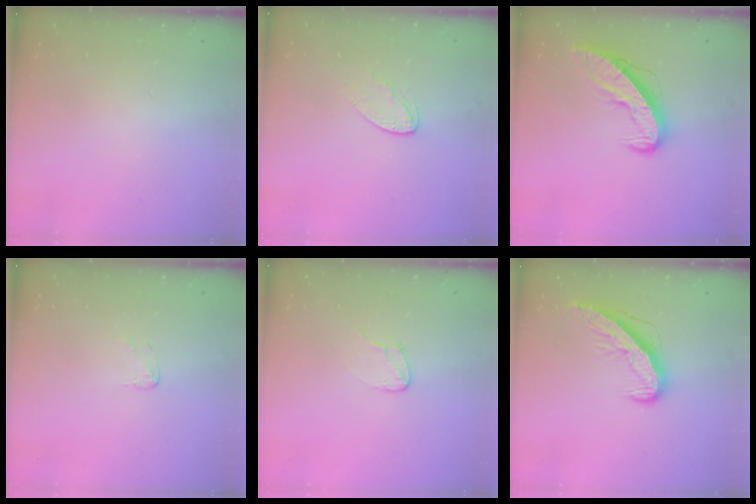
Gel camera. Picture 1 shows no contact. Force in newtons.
{"total": 5.0, "press": 4.9, "slide": 0.5}
{"total": 9.3, "press": 9.3, "slide": 0.9}
{"total": 2.6, "press": 2.6, "slide": 0.2}
{"total": 5.6, "press": 5.6, "slide": 0.5}
{"total": 9.5, "press": 9.5, "slide": 0.5}